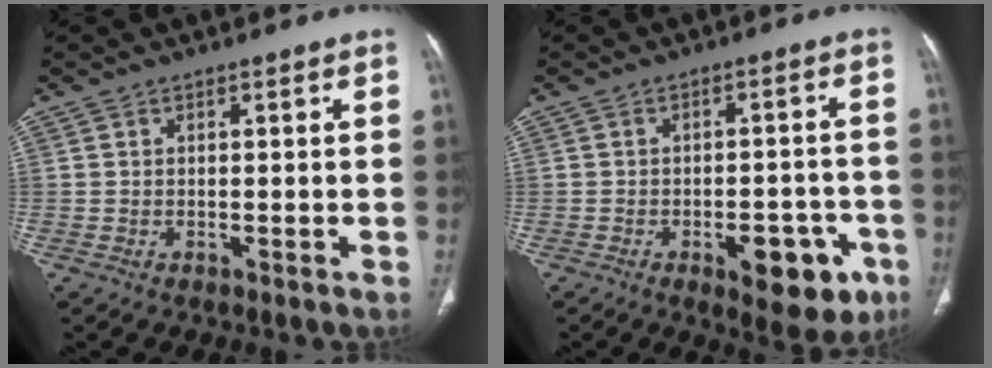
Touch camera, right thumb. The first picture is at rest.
{"total": 11.8, "force": [-5.4, 5.5, 8.9], "torque": [-0.076, 0.023, -0.061]}